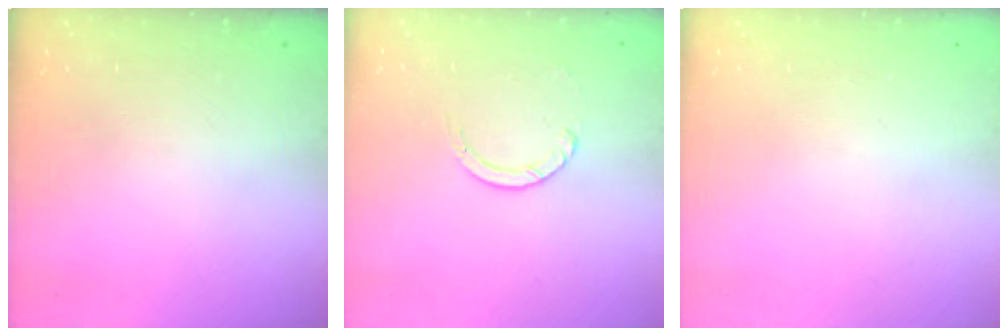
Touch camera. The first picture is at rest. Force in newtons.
{"total": 2.7, "press": 2.7, "slide": 0.3}
{"total": 0.0}